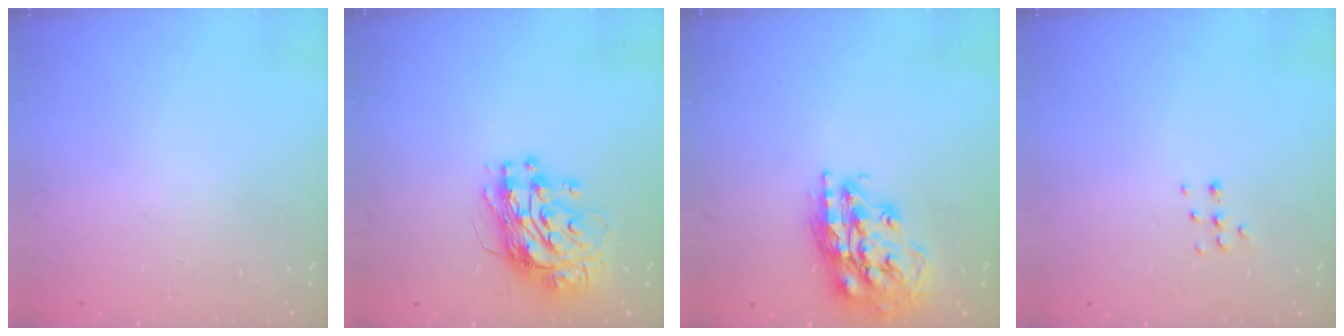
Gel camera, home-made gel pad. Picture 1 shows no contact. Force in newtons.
{"total": 11.6, "press": 11.6, "slide": 1.2}
{"total": 18.4, "press": 18.3, "slide": 1.7}
{"total": 3.9, "press": 3.8, "slide": 1.0}